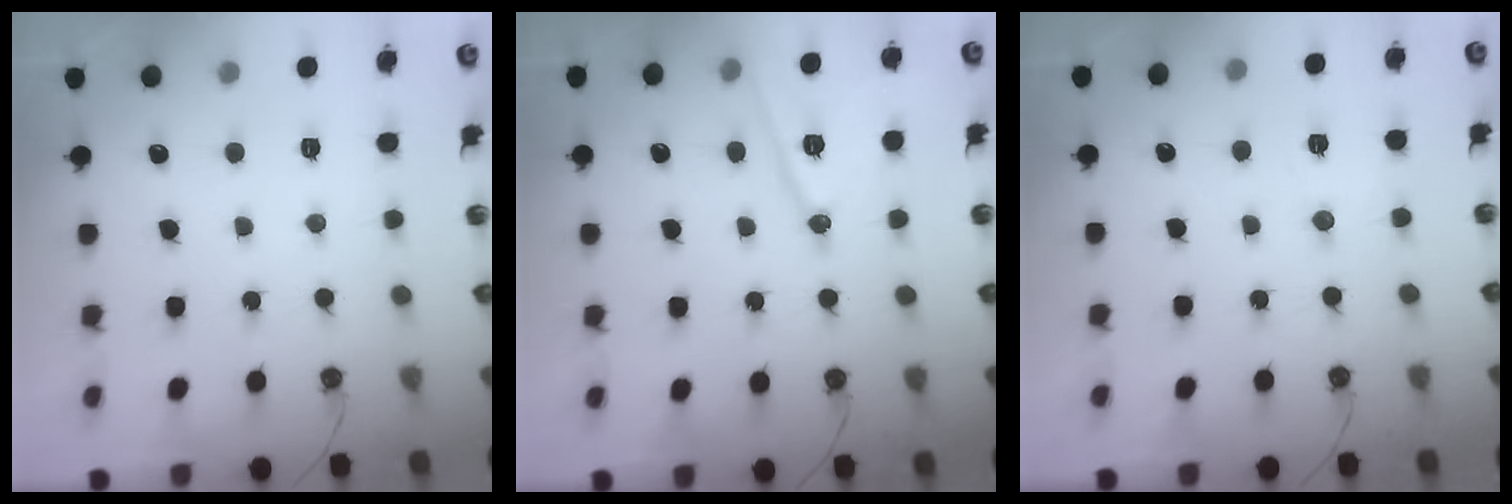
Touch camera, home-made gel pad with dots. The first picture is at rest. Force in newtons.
{"total": 12.7, "press": 12.3, "slide": 3.3}
{"total": 4.4, "press": 4.0, "slide": 1.8}